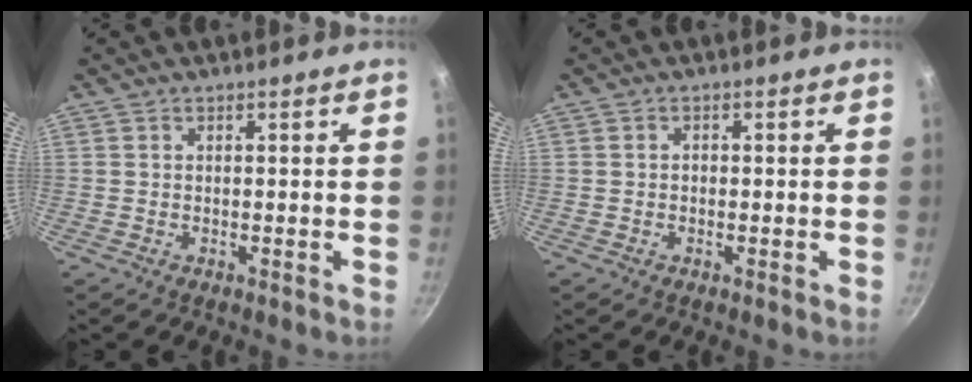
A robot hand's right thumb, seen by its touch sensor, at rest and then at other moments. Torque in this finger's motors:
{"motor_torque": [-0.35, 0.08, -0.20, 0.00, 0.02]}